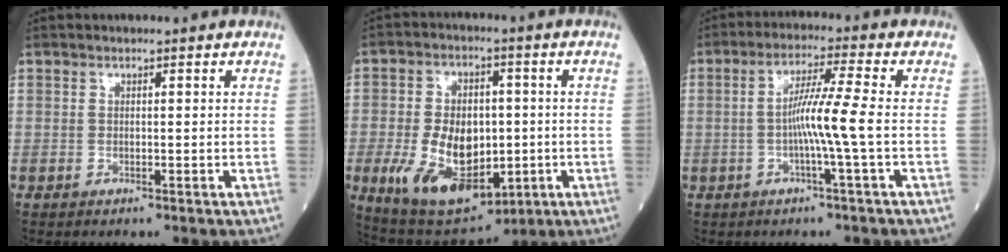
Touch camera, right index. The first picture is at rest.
{"total": 15.2, "force": [-3.2, 8.4, 12.2], "torque": [-0.219, -0.004, -0.037]}
{"total": 6.8, "force": [-1.0, -1.4, 6.5], "torque": [-0.123, 0.006, -0.022]}